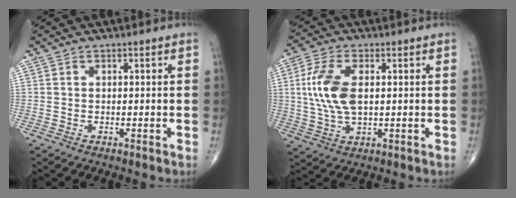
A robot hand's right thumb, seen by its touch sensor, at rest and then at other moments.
{"total": 10.1, "force": [1.3, 5.2, 8.6], "torque": [-0.192, 0.000, 0.028]}